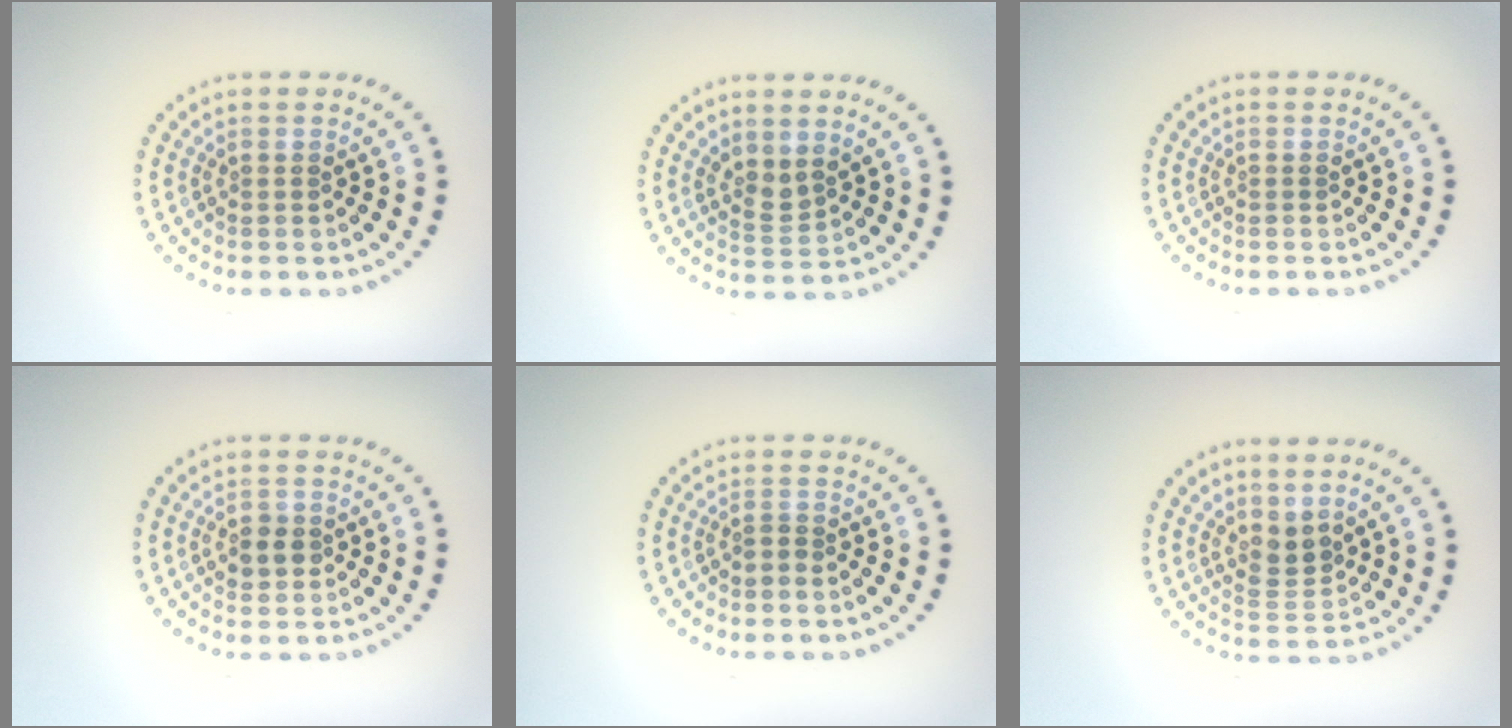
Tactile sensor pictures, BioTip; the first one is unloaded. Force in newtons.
{"total": 1.9, "press": 1.4, "slide": 1.3}
{"total": 0.0}
{"total": 1.8, "press": 1.7, "slide": 0.5}
{"total": 0.6, "press": 0.4, "slide": 0.5}
{"total": 2.3, "press": 1.7, "slide": 1.5}